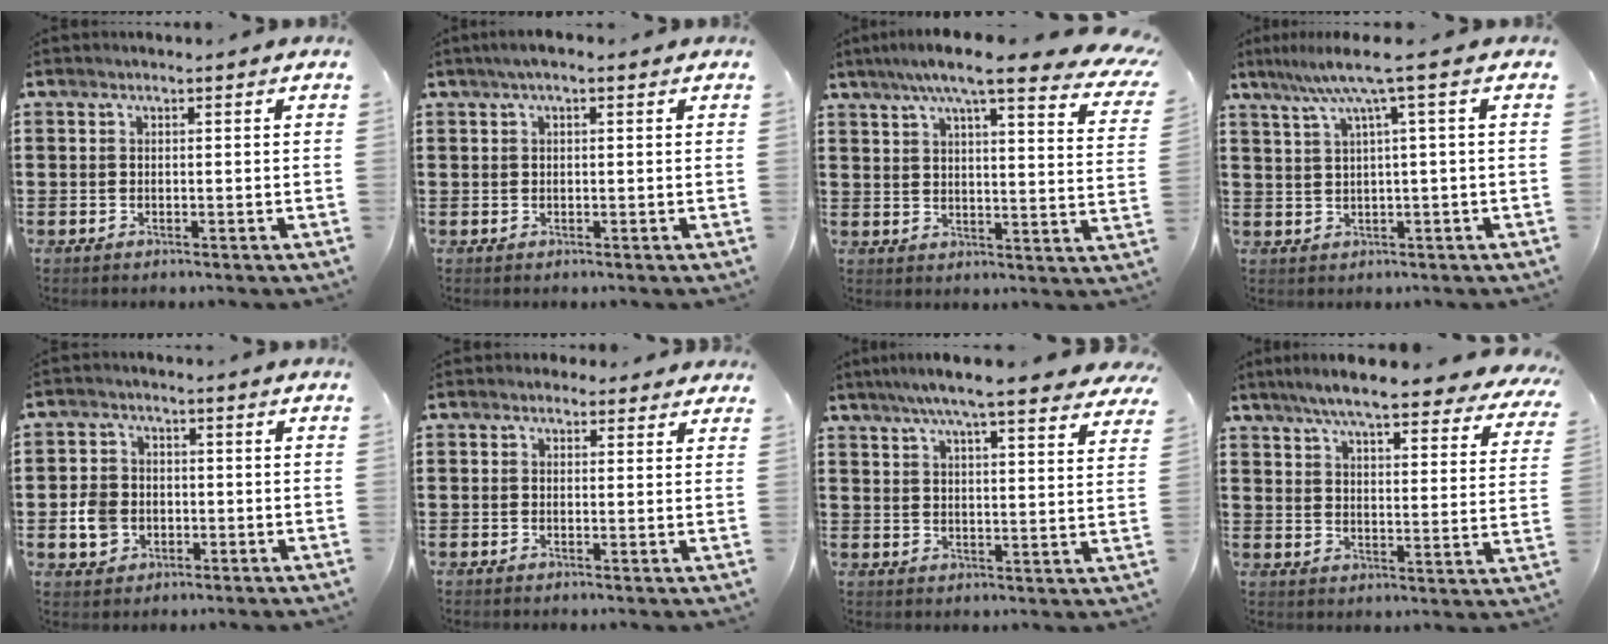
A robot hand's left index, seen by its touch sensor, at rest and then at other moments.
{"total": 1.4, "force": [0.5, 0.4, 1.2], "torque": [-0.024, 0.004, 0.008]}
{"total": 9.0, "force": [7.1, 0.2, 5.4], "torque": [-0.112, -0.028, 0.117]}
{"total": 6.3, "force": [2.2, 0.0, 5.9], "torque": [-0.119, -0.003, 0.032]}
{"total": 4.9, "force": [-1.1, 4.2, 2.3], "torque": [-0.054, 0.009, -0.022]}
{"total": 1.8, "force": [1.6, 0.9, 0.3], "torque": [-0.001, 0.005, 0.028]}
{"total": 7.1, "force": [6.1, 0.1, 3.6], "torque": [-0.089, -0.020, 0.107]}
{"total": 7.4, "force": [6.5, 0.0, 3.5], "torque": [-0.085, -0.034, 0.111]}